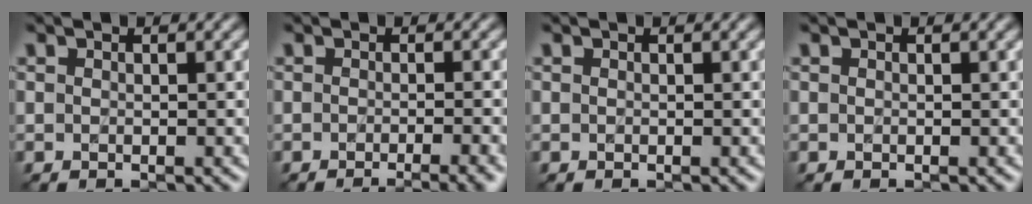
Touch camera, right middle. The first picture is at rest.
{"total": 4.4, "force": [-2.3, 1.2, 3.6], "torque": [-0.028, 0.002, -0.027]}
{"total": 0.0}
{"total": 0.0}